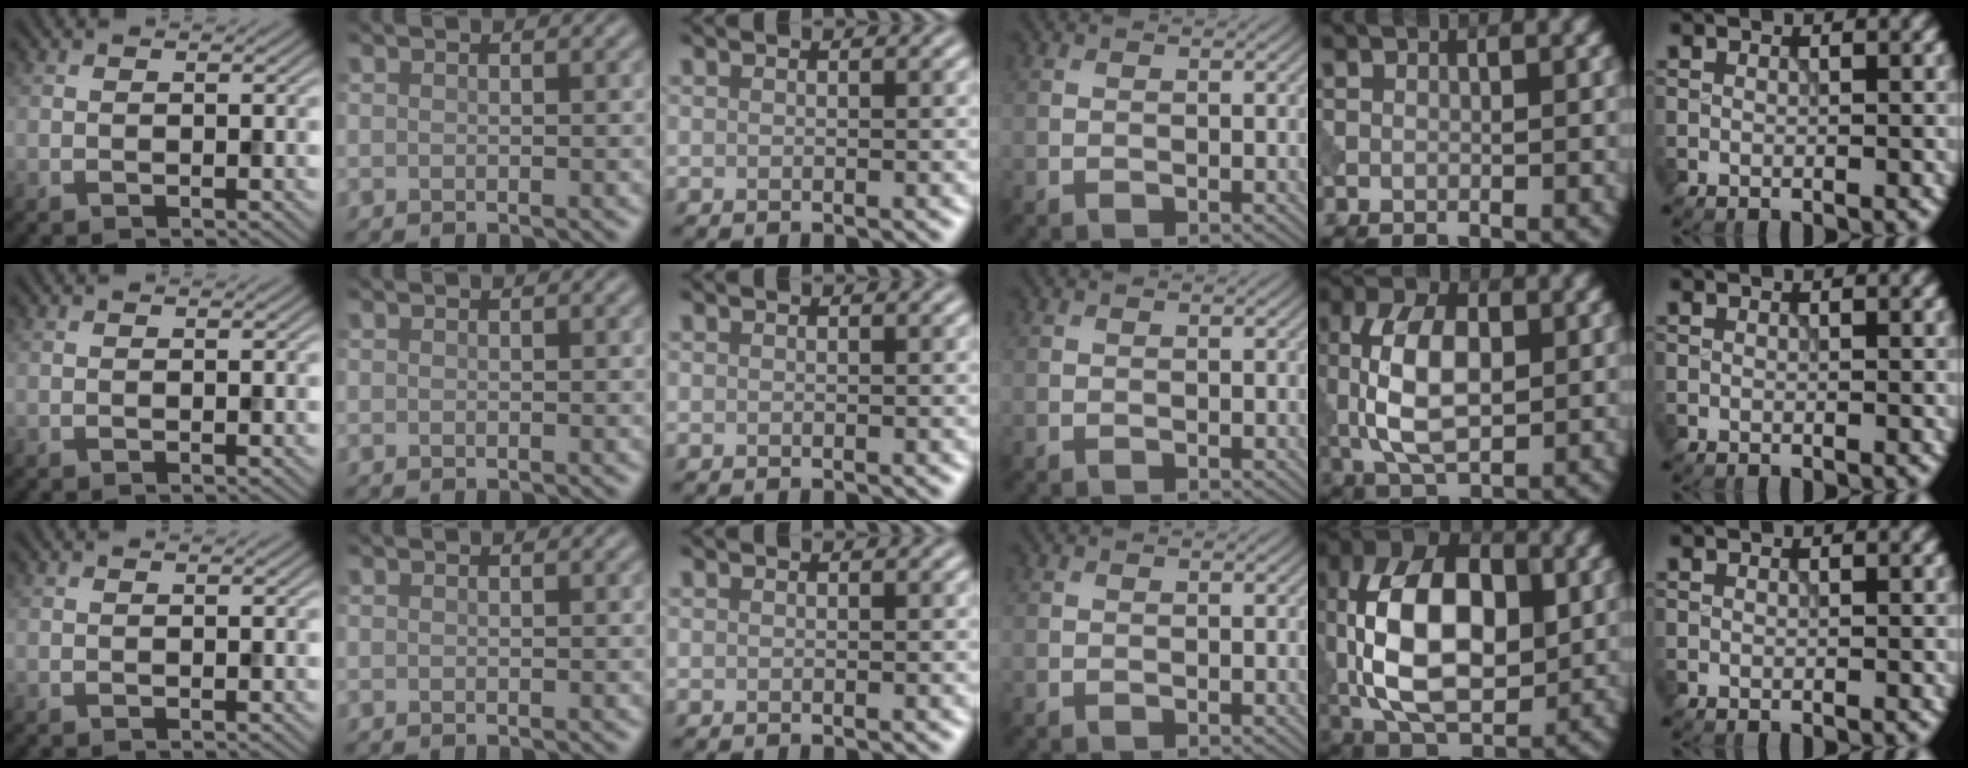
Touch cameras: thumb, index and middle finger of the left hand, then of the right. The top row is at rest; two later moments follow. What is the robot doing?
{"motion": "press", "object": "tv remote"}